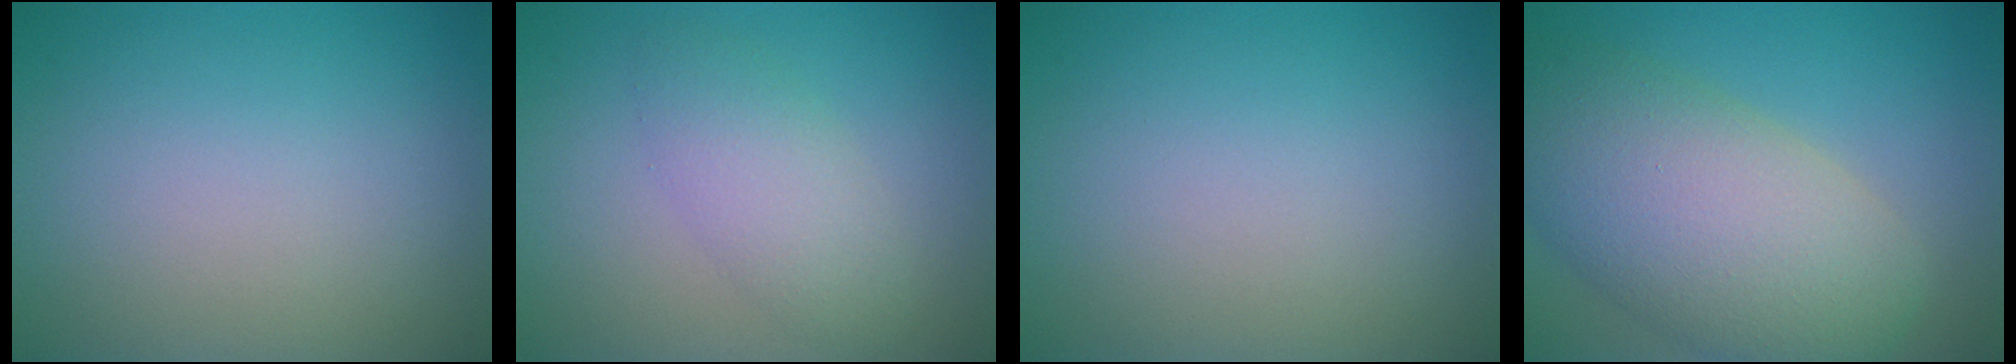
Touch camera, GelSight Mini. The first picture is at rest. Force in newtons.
{"total": 3.2, "press": 3.2, "slide": 0.1}
{"total": 0.0}
{"total": 10.1, "press": 10.0, "slide": 0.7}